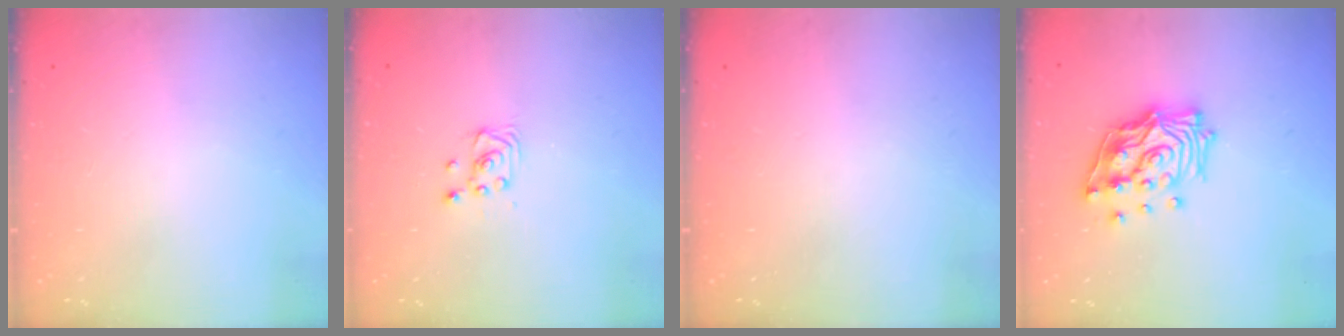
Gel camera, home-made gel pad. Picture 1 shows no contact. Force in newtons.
{"total": 2.6, "press": 2.6, "slide": 0.2}
{"total": 0.0}
{"total": 17.0, "press": 16.8, "slide": 2.2}